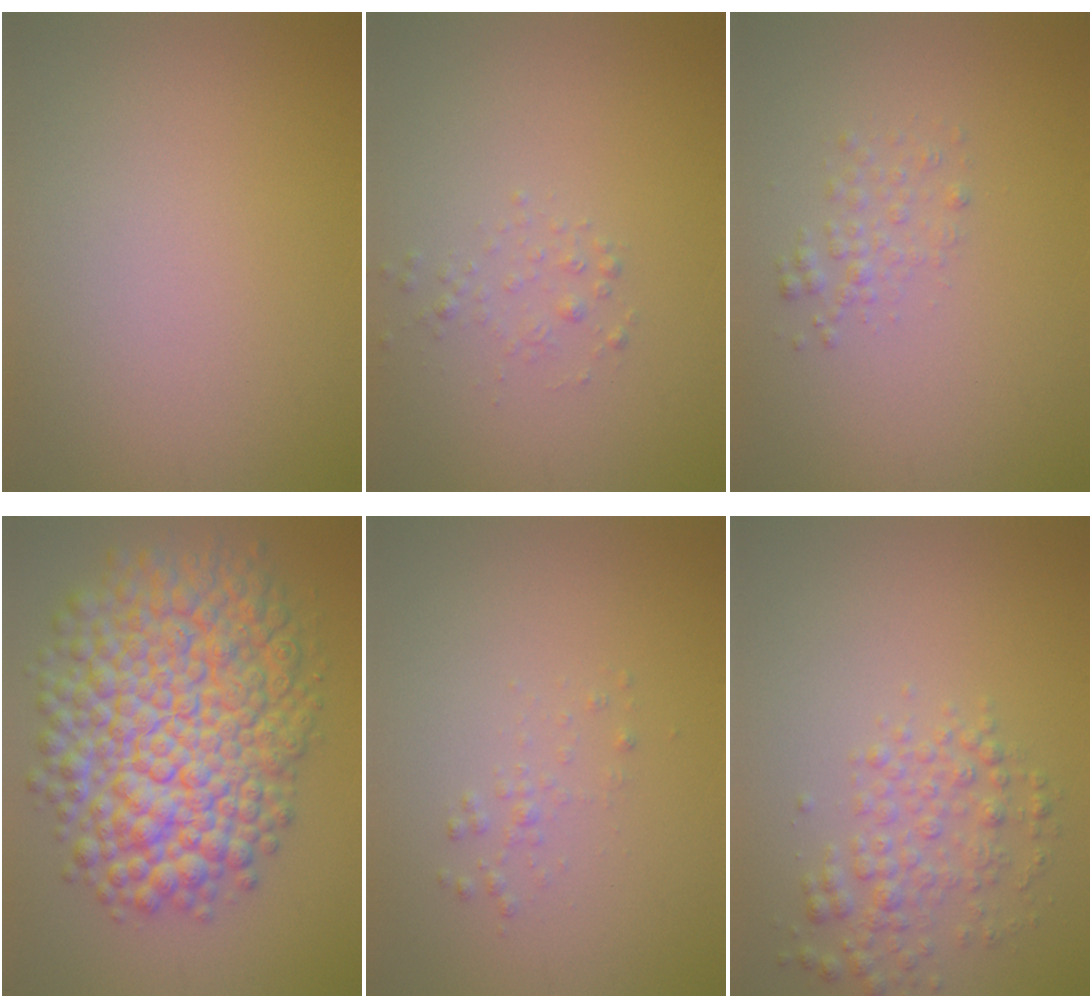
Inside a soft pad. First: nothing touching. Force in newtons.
{"total": 0.9, "press": 0.9, "slide": 0.0}
{"total": 1.5, "press": 1.5, "slide": 0.0}
{"total": 12.5, "press": 12.5, "slide": 0.4}
{"total": 0.9, "press": 0.9, "slide": 0.0}
{"total": 3.0, "press": 3.0, "slide": 0.0}